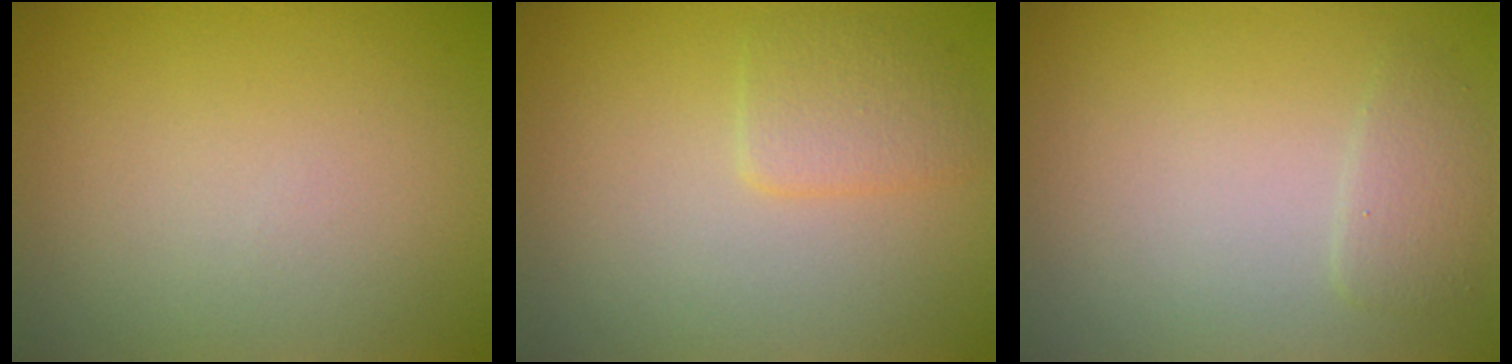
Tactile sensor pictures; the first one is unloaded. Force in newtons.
{"total": 2.0, "press": 2.0, "slide": 0.1}
{"total": 1.4, "press": 1.4, "slide": 0.1}